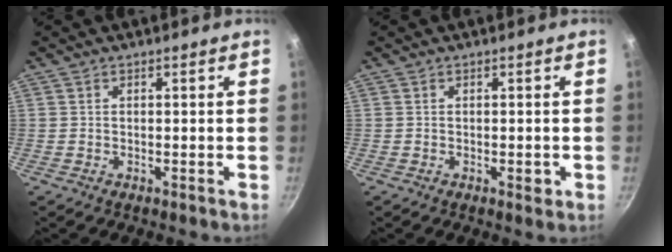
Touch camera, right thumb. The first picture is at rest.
{"total": 1.6, "force": [-0.5, 0.7, 1.4], "torque": [-0.020, 0.000, -0.007]}